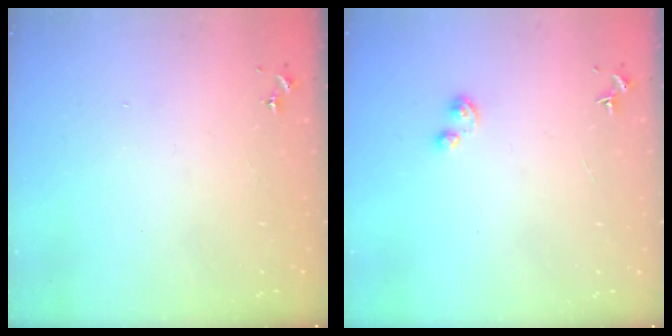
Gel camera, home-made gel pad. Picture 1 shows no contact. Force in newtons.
{"total": 2.8, "press": 2.7, "slide": 0.4}